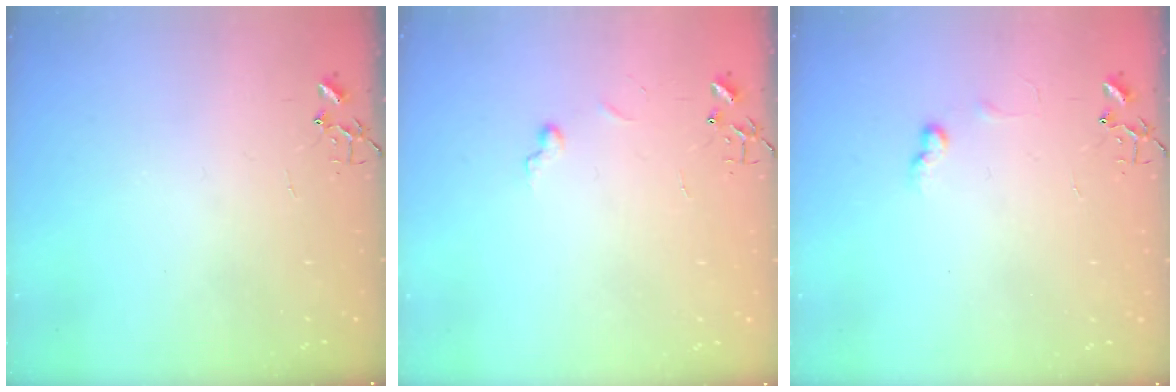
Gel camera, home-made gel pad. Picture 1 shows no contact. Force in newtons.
{"total": 4.3, "press": 4.3, "slide": 0.6}
{"total": 5.5, "press": 5.5, "slide": 0.8}